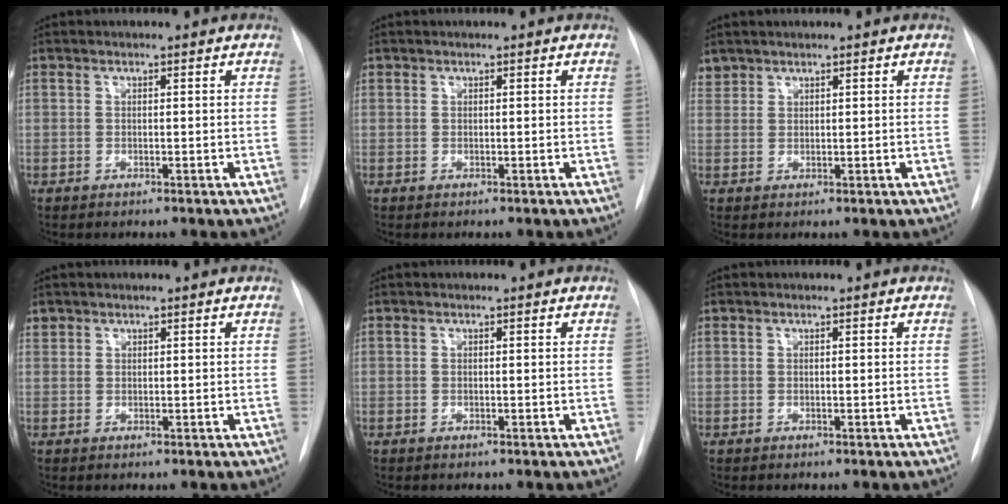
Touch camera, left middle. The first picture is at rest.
{"total": 0.0}
{"total": 1.8, "force": [1.6, 0.8, -0.2], "torque": [0.008, 0.010, 0.031]}
{"total": 1.0, "force": [0.7, 0.6, -0.1], "torque": [0.008, 0.008, 0.011]}
{"total": 0.0}
{"total": 0.0}